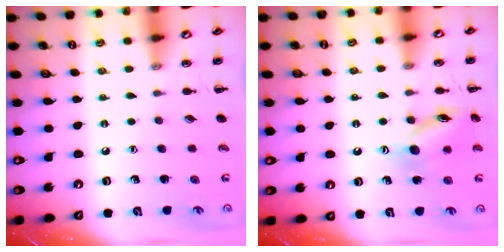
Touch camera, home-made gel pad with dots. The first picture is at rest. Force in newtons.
{"total": 13.2, "press": 13.1, "slide": 1.1}